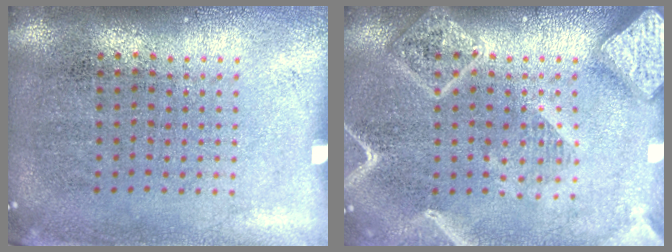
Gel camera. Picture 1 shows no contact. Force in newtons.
{"total": 4.3, "press": 4.3, "slide": 0.5}